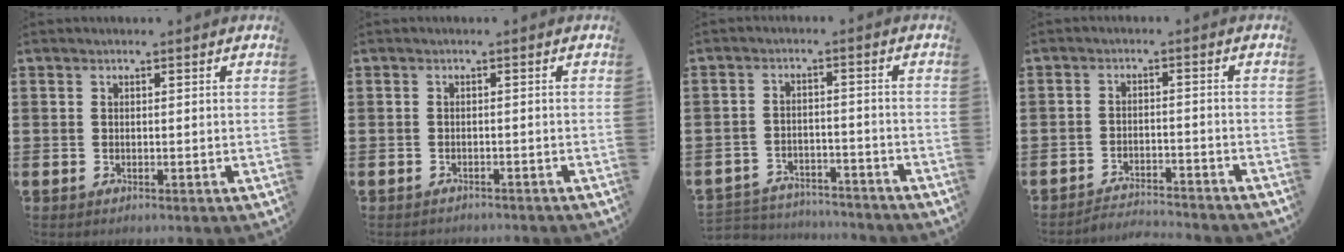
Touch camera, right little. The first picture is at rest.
{"total": 0.8, "force": [-0.8, 0.0, -0.1], "torque": [0.000, 0.001, -0.017]}
{"total": 3.2, "force": [-3.2, 0.7, -0.1], "torque": [-0.006, 0.005, -0.070]}
{"total": 2.7, "force": [-2.7, -0.1, -0.1], "torque": [-0.004, 0.004, -0.060]}